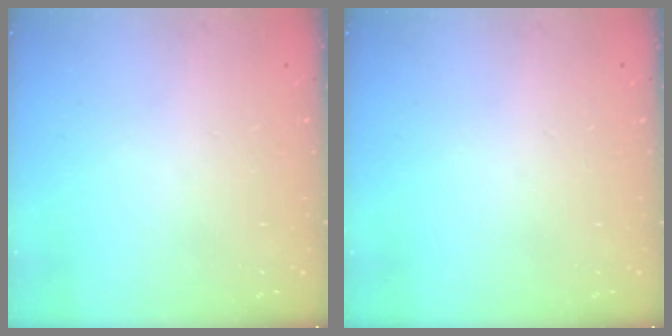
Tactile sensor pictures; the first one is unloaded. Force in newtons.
{"total": 0.0}